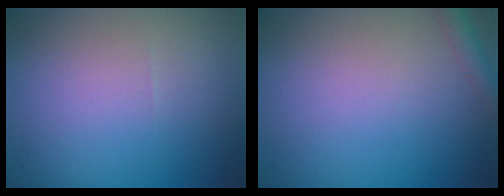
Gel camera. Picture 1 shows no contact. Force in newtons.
{"total": 2.0, "press": 2.0, "slide": 0.1}